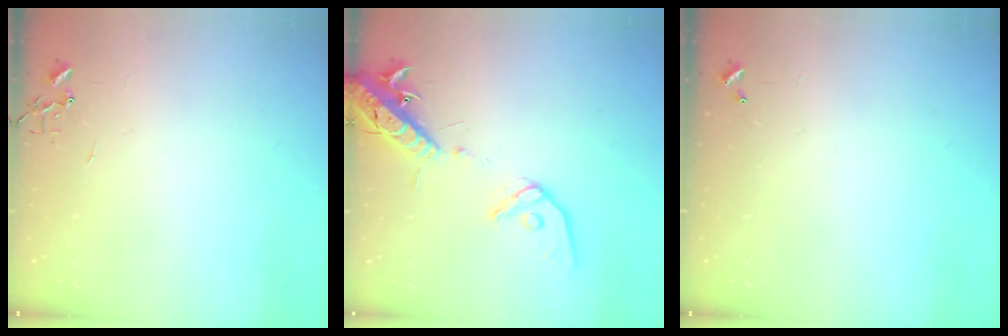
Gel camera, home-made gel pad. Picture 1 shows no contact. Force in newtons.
{"total": 15.4, "press": 15.0, "slide": 3.5}
{"total": 0.0}